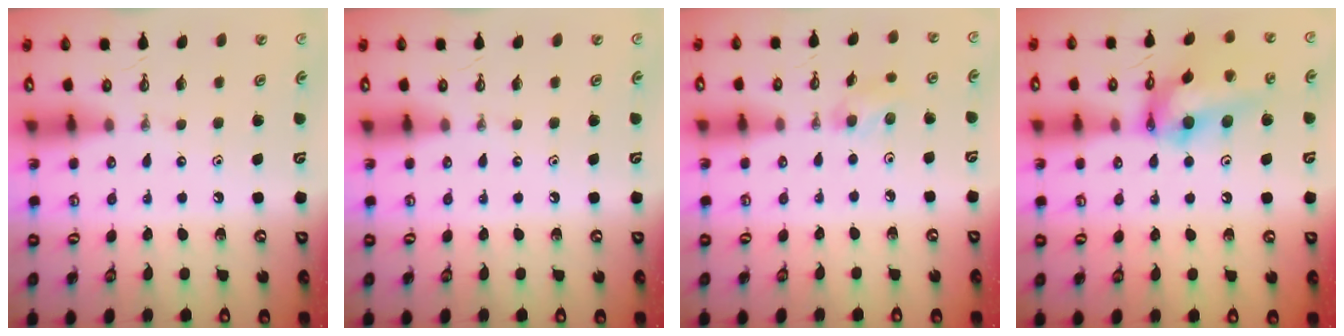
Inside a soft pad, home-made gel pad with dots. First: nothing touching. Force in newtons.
{"total": 0.0}
{"total": 6.3, "press": 5.4, "slide": 3.3}
{"total": 17.0, "press": 16.9, "slide": 2.0}